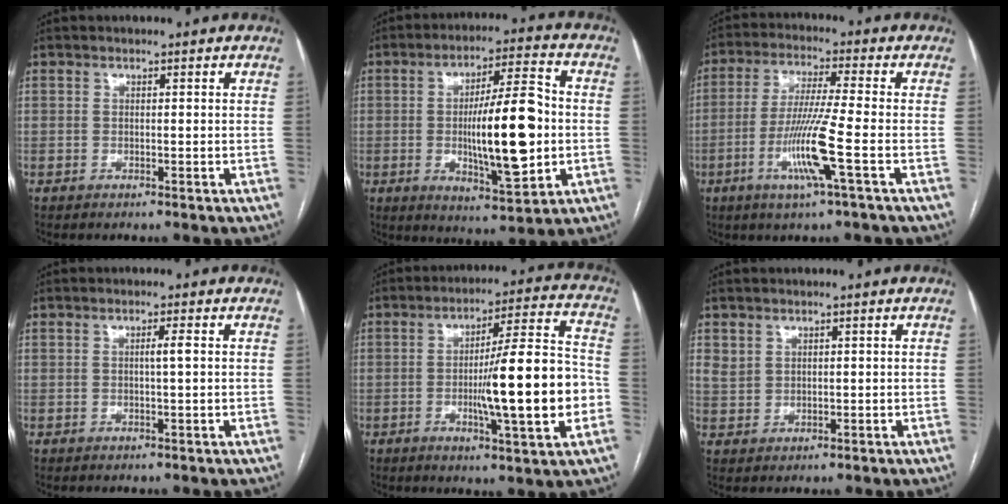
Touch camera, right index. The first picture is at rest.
{"total": 15.3, "force": [-1.3, 3.5, 14.9], "torque": [-0.244, 0.005, -0.013]}
{"total": 10.0, "force": [-3.5, -1.2, 9.3], "torque": [-0.186, -0.016, -0.070]}
{"total": 1.5, "force": [0.0, -0.3, 1.5], "torque": [-0.026, 0.000, 0.000]}
{"total": 16.0, "force": [-3.1, 0.8, 15.7], "torque": [-0.241, 0.003, -0.047]}
{"total": 2.3, "force": [1.2, 1.8, 0.6], "torque": [-0.009, 0.003, 0.029]}